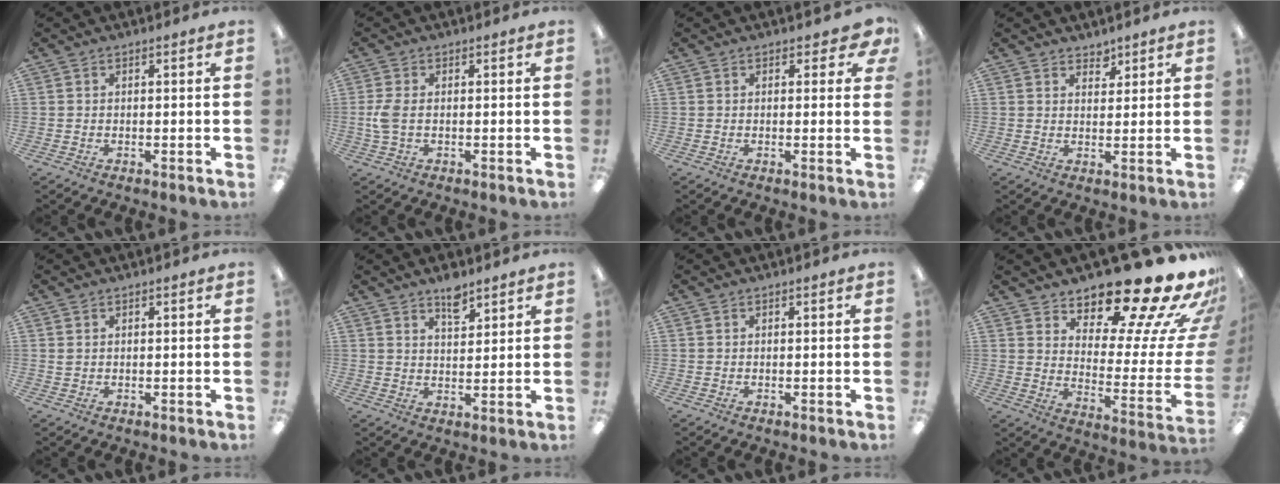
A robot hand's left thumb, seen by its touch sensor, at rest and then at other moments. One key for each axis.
{"total": 4.9, "fx": 0.0, "fy": 2.8, "fz": 4.1, "tx": -0.087, "ty": 0.000, "tz": -0.006}
{"total": 3.4, "fx": 1.7, "fy": 2.1, "fz": 2.0, "tx": -0.017, "ty": -0.001, "tz": 0.029}
{"total": 3.1, "fx": 2.7, "fy": 1.6, "fz": 0.3, "tx": 0.005, "ty": -0.017, "tz": 0.047}
{"total": 1.1, "fx": 0.5, "fy": 0.8, "fz": 0.5, "tx": -0.012, "ty": 0.003, "tz": 0.009}
{"total": 5.9, "fx": 4.6, "fy": 2.5, "fz": 2.9, "tx": -0.034, "ty": -0.027, "tz": 0.078}
{"total": 0.0}
{"total": 22.1, "fx": 18.2, "fy": 6.0, "fz": 11.0, "tx": -0.138, "ty": -0.145, "tz": 0.294}